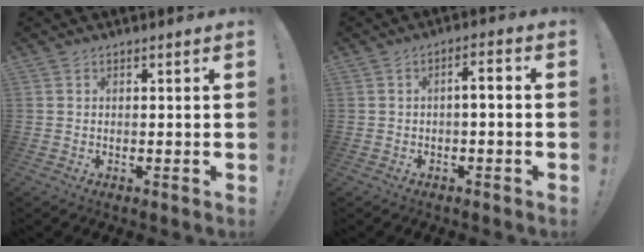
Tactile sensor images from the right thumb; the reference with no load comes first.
{"total": 3.5, "force": [-1.5, 0.9, 3.1], "torque": [-0.060, 0.014, -0.026]}